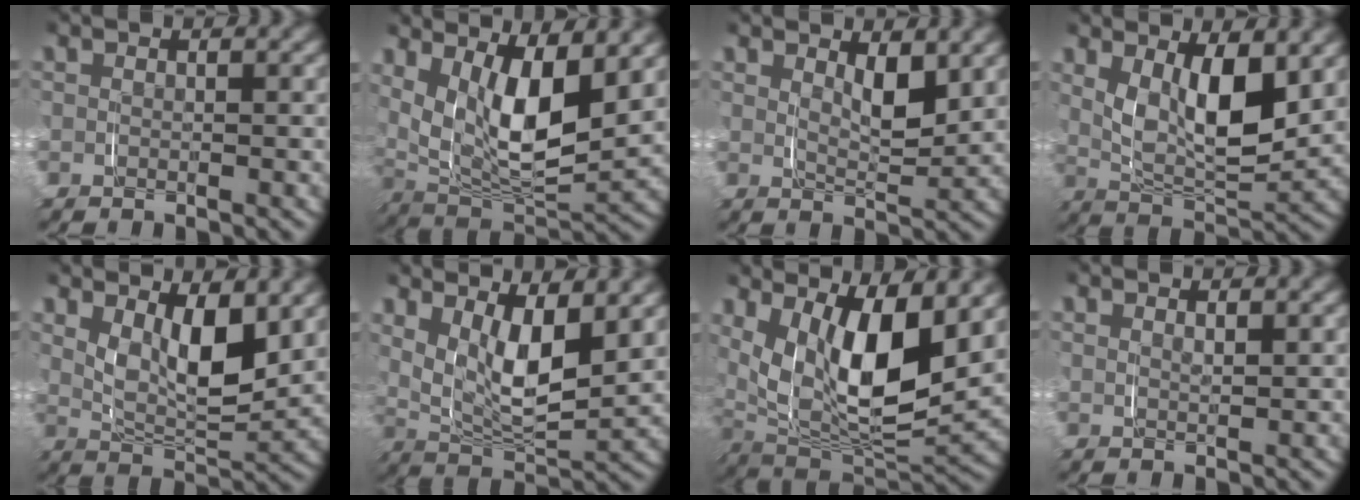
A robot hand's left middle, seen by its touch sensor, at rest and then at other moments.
{"total": 9.7, "force": [2.3, 5.7, 7.5], "torque": [-0.163, -0.019, 0.044]}
{"total": 3.4, "force": [2.2, 1.0, 2.4], "torque": [-0.037, -0.018, 0.042]}
{"total": 6.7, "force": [2.2, 3.1, 5.5], "torque": [-0.101, -0.018, 0.044]}
{"total": 5.8, "force": [2.5, 2.4, 4.7], "torque": [-0.080, -0.018, 0.047]}
{"total": 7.6, "force": [2.6, 4.2, 5.8], "torque": [-0.119, -0.016, 0.047]}
{"total": 12.5, "force": [2.8, 7.3, 9.8], "torque": [-0.191, -0.018, 0.049]}
{"total": 1.1, "force": [0.9, 0.1, 0.7], "torque": [-0.010, -0.005, 0.021]}